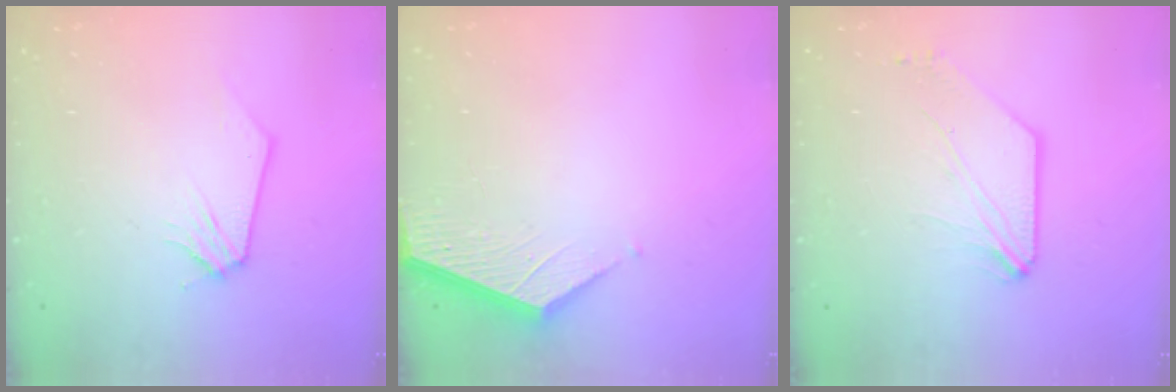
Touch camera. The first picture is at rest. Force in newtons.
{"total": 3.6, "press": 3.6, "slide": 0.4}
{"total": 1.5, "press": 1.5, "slide": 0.2}